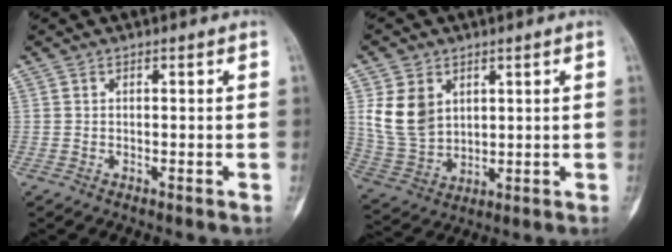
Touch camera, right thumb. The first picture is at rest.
{"total": 10.4, "force": [3.4, 7.7, 6.1], "torque": [-0.101, -0.016, 0.085]}